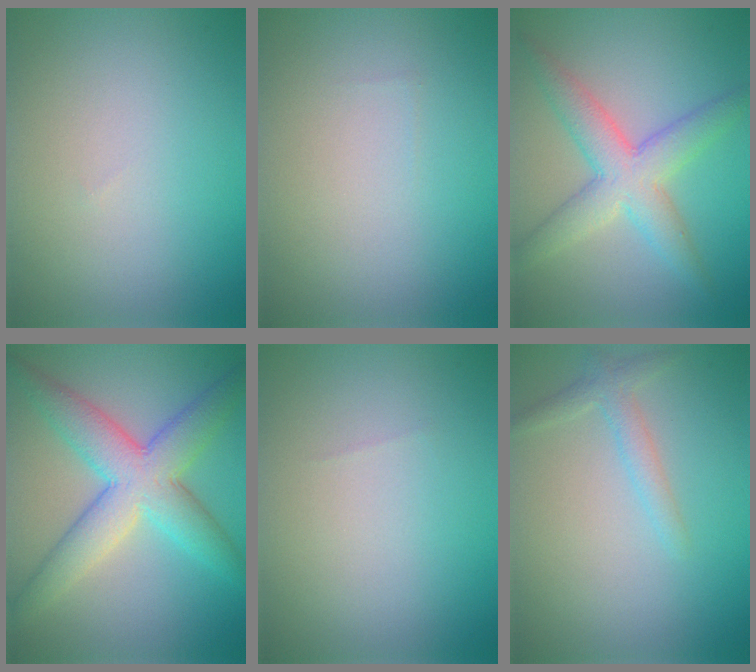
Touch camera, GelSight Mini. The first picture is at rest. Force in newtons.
{"total": 0.0}
{"total": 5.2, "press": 5.2, "slide": 0.2}
{"total": 7.1, "press": 7.1, "slide": 0.2}
{"total": 0.0}
{"total": 1.8, "press": 1.8, "slide": 0.1}